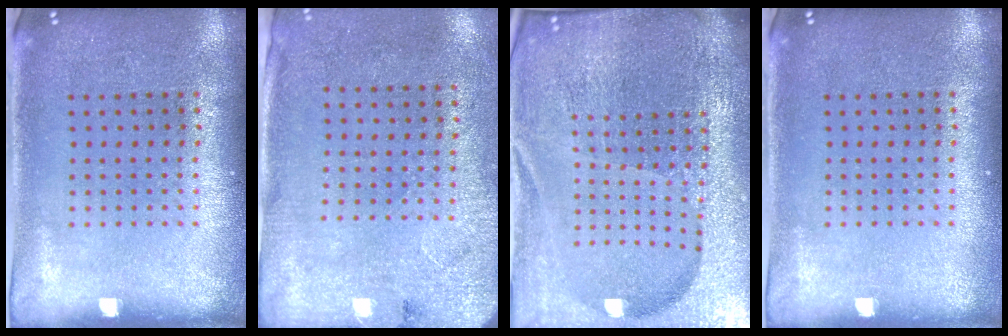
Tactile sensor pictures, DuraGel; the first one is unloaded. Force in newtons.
{"total": 2.7, "press": 2.2, "slide": 1.5}
{"total": 6.7, "press": 5.8, "slide": 3.3}
{"total": 0.0}